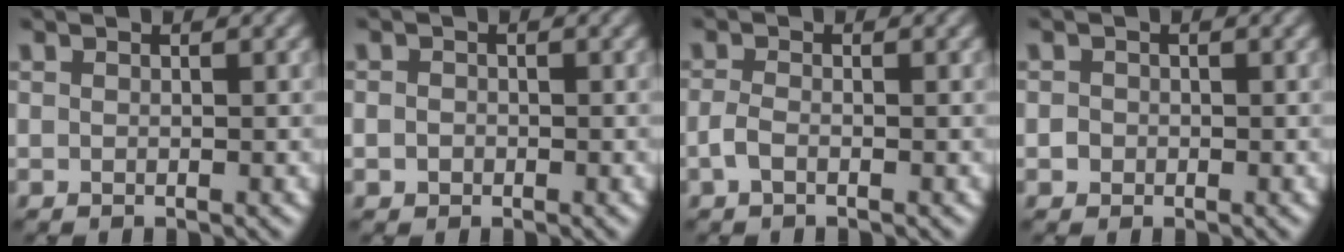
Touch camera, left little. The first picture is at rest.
{"total": 1.3, "force": [-0.1, 1.2, 0.5], "torque": [0.007, 0.008, -0.011]}
{"total": 1.2, "force": [-0.7, 0.5, 0.9], "torque": [-0.026, 0.005, -0.015]}
{"total": 1.3, "force": [-0.1, 1.2, 0.4], "torque": [0.012, 0.009, -0.010]}